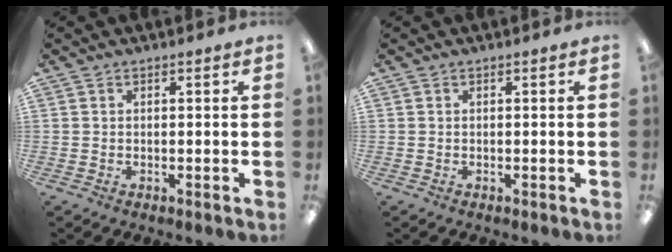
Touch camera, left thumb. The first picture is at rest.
{"total": 0.0}